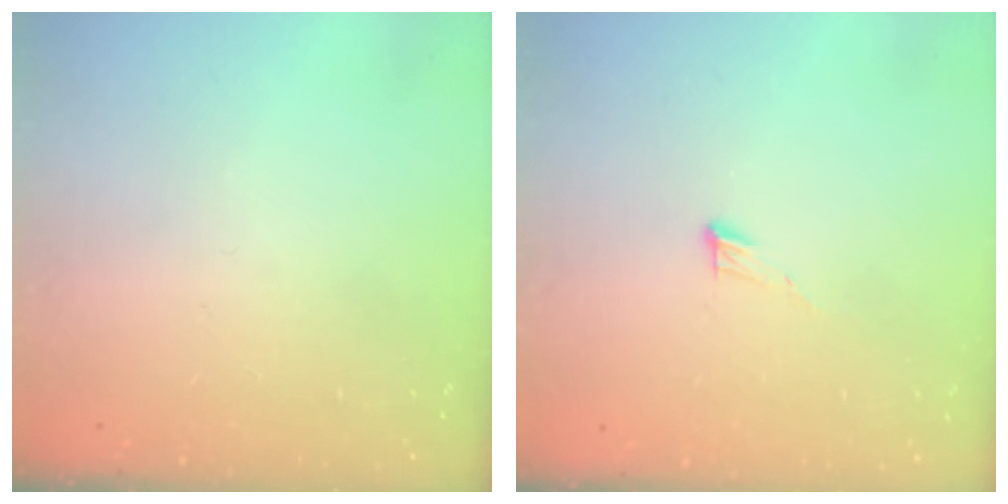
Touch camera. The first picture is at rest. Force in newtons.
{"total": 3.7, "press": 3.7, "slide": 0.3}